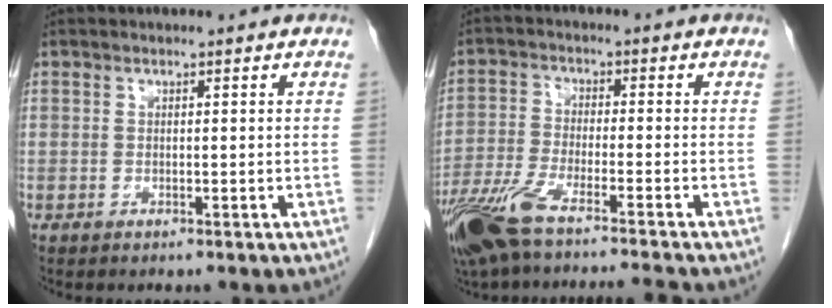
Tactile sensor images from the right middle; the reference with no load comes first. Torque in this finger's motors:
{"motor_torque": [1.18, -0.96, 0.17, 0.12]}